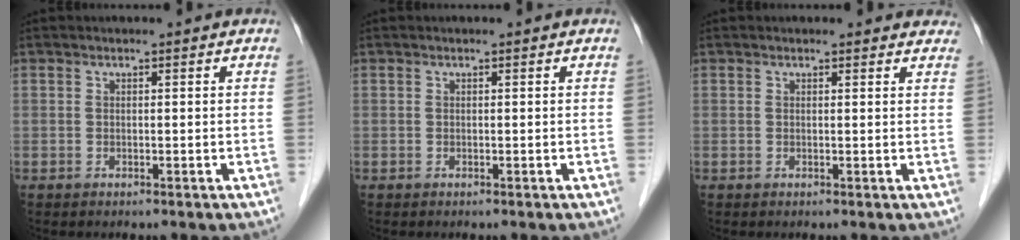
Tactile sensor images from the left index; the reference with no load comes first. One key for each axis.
{"total": 0.0}
{"total": 2.3, "fx": 2.1, "fy": 0.9, "fz": 0.5, "tx": -0.005, "ty": 0.007, "tz": 0.012}